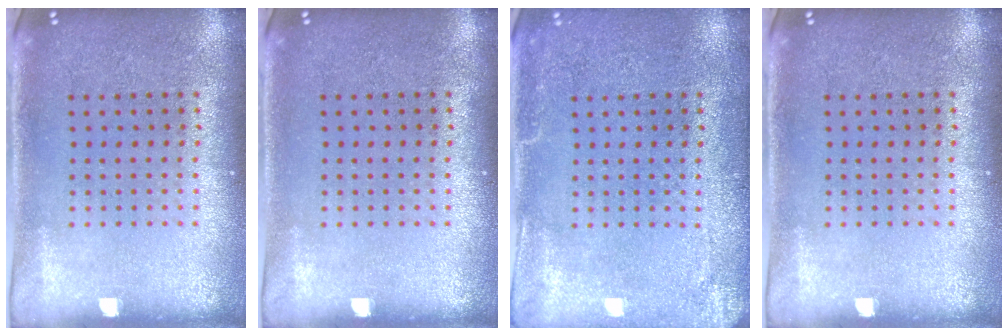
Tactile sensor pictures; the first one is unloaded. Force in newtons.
{"total": 0.0}
{"total": 2.6, "press": 2.6, "slide": 0.3}
{"total": 0.0}